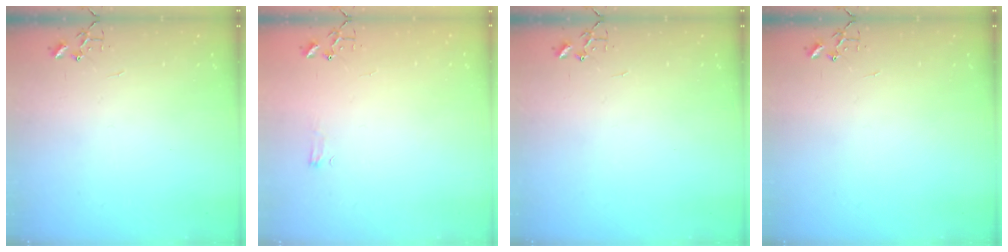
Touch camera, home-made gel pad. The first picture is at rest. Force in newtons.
{"total": 3.7, "press": 3.6, "slide": 0.6}
{"total": 0.0}
{"total": 0.0}